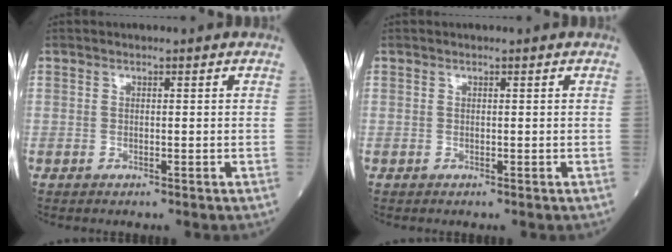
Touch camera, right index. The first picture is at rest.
{"total": 0.0}